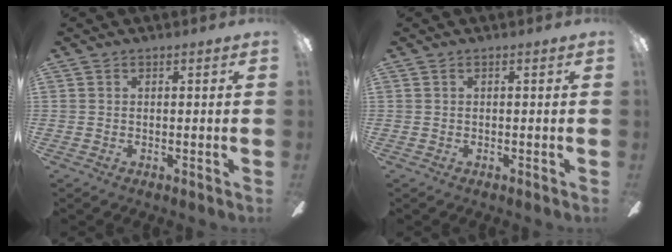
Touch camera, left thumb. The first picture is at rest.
{"total": 0.0}